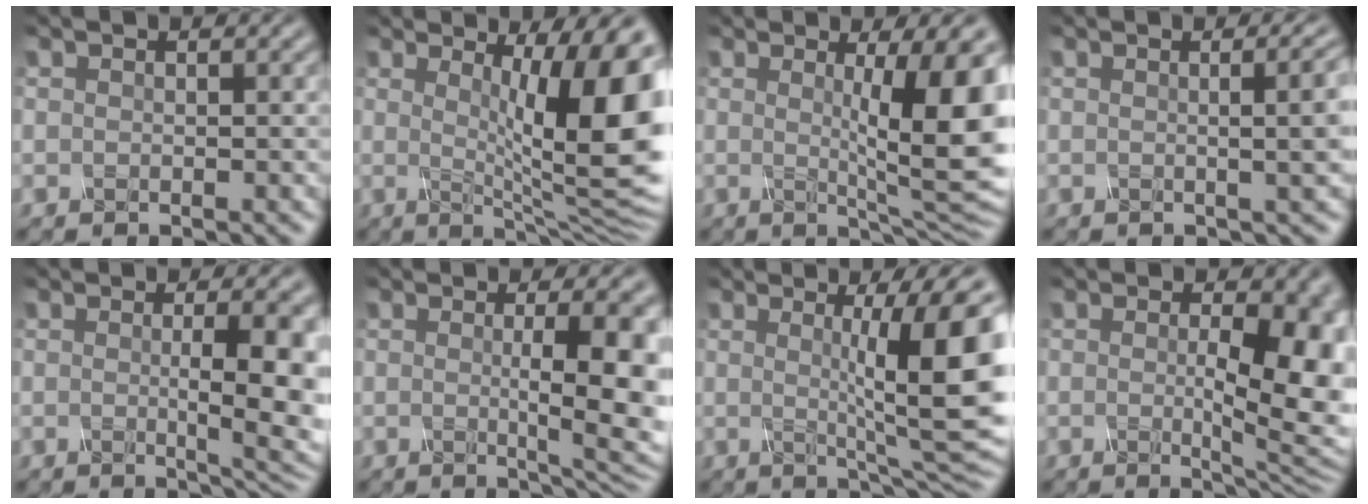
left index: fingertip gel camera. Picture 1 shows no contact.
{"total": 12.2, "force": [1.5, 2.8, 11.7], "torque": [-0.143, -0.012, 0.024]}
{"total": 9.8, "force": [1.1, 2.0, 9.5], "torque": [-0.118, -0.005, 0.018]}
{"total": 6.8, "force": [0.6, 2.9, 6.1], "torque": [-0.027, 0.018, 0.001]}
{"total": 6.9, "force": [-0.1, 1.7, 6.7], "torque": [-0.084, -0.007, 0.002]}
{"total": 8.2, "force": [0.1, 2.0, 7.9], "torque": [-0.097, -0.006, 0.005]}
{"total": 11.4, "force": [1.1, 2.3, 11.1], "torque": [-0.128, 0.004, 0.017]}
{"total": 9.8, "force": [0.1, 2.9, 9.3], "torque": [-0.106, -0.003, 0.003]}